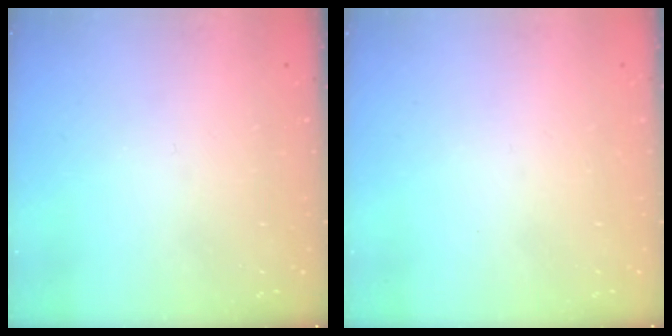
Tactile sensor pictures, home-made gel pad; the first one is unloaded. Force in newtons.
{"total": 1.5, "press": 1.5, "slide": 0.1}